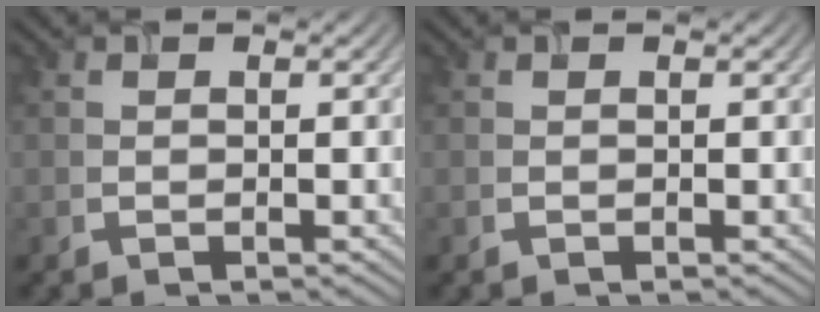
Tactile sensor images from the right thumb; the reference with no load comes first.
{"total": 0.0}